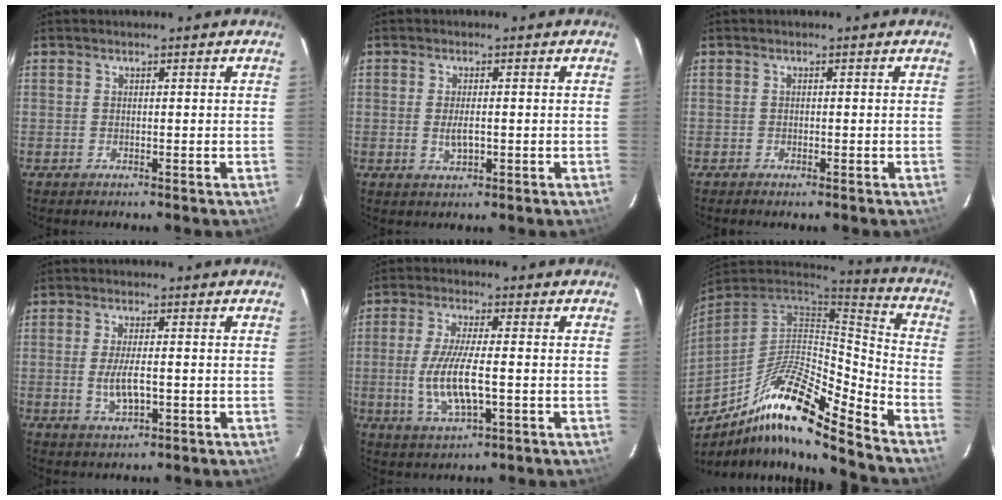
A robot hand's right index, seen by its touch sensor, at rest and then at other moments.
{"total": 3.0, "force": [-0.3, 1.3, 2.7], "torque": [-0.047, -0.002, -0.003]}
{"total": 1.5, "force": [-1.0, 0.6, 0.9], "torque": [-0.017, -0.005, -0.017]}
{"total": 5.7, "force": [-1.0, 2.0, 5.2], "torque": [-0.104, -0.005, -0.013]}
{"total": 10.8, "force": [-1.8, 3.2, 10.2], "torque": [-0.205, -0.010, -0.031]}
{"total": 21.0, "force": [-13.6, 3.6, 15.6], "torque": [-0.283, -0.018, -0.251]}